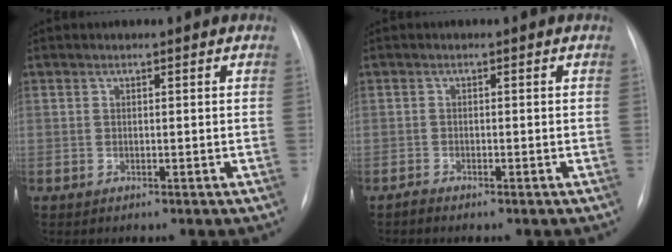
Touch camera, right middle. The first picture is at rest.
{"total": 0.8, "force": [-0.7, -0.1, 0.2], "torque": [-0.010, -0.004, -0.013]}